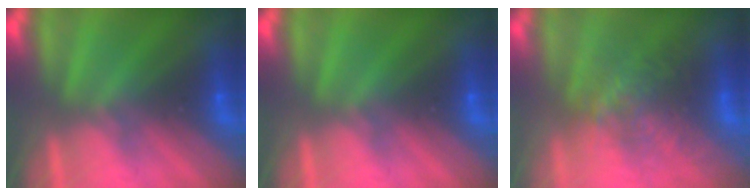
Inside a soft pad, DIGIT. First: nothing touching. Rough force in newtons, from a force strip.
{"total": 0.0}
{"total": 3.6}